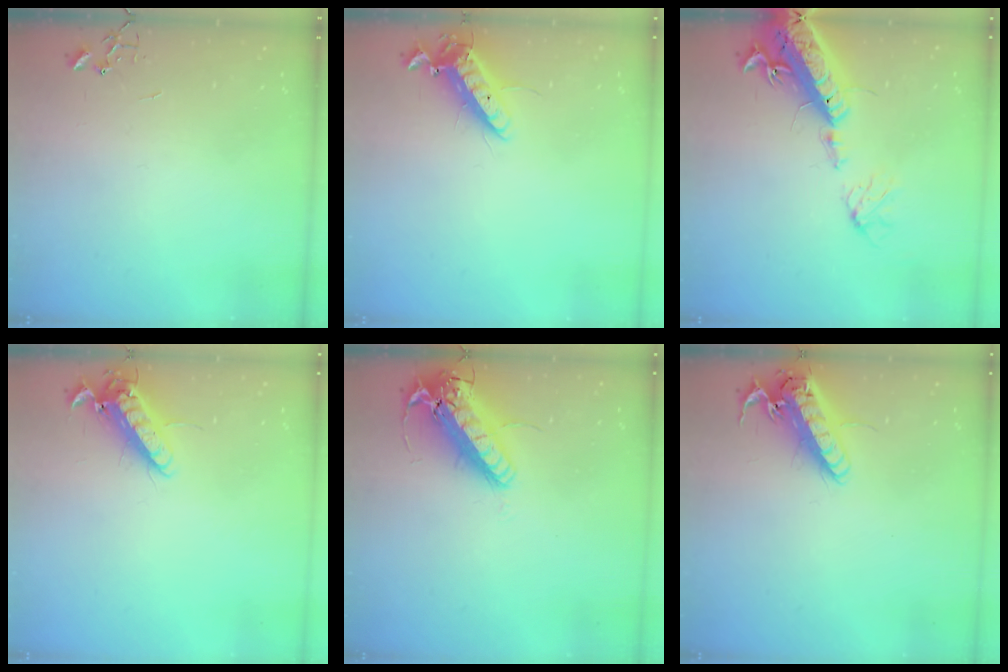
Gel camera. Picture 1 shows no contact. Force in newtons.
{"total": 13.1, "press": 12.9, "slide": 2.5}
{"total": 20.3, "press": 19.8, "slide": 4.4}
{"total": 12.5, "press": 12.3, "slide": 2.1}
{"total": 21.1, "press": 20.8, "slide": 3.7}
{"total": 17.4, "press": 17.1, "slide": 3.3}